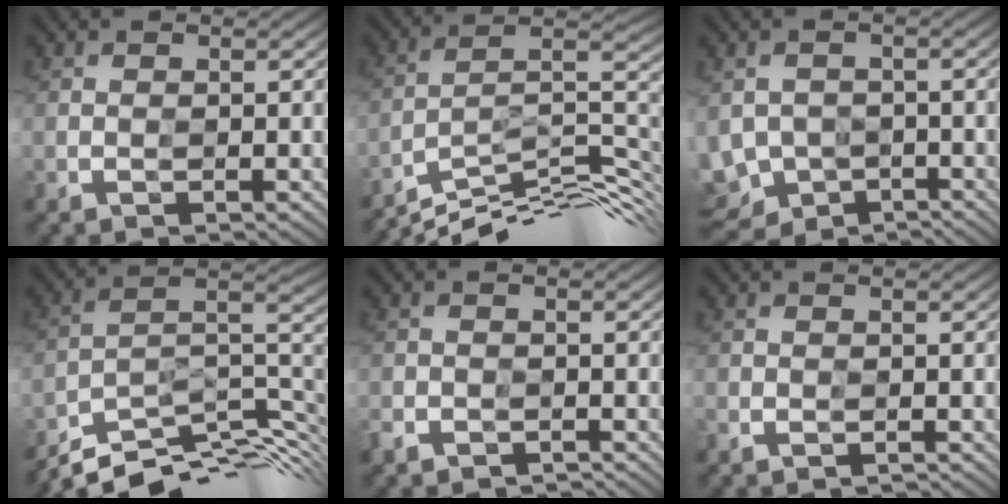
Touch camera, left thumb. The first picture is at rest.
{"total": 11.8, "force": [-9.9, 1.7, 6.2], "torque": [-0.106, 0.016, -0.174]}
{"total": 3.9, "force": [-2.2, 3.1, 0.9], "torque": [-0.031, -0.010, -0.044]}
{"total": 11.0, "force": [-8.9, 2.7, 6.0], "torque": [-0.114, 0.007, -0.150]}
{"total": 2.0, "force": [-1.9, 0.2, -0.7], "torque": [0.010, -0.003, -0.044]}
{"total": 1.3, "force": [-1.3, 0.0, 0.0], "torque": [-0.002, -0.003, -0.027]}